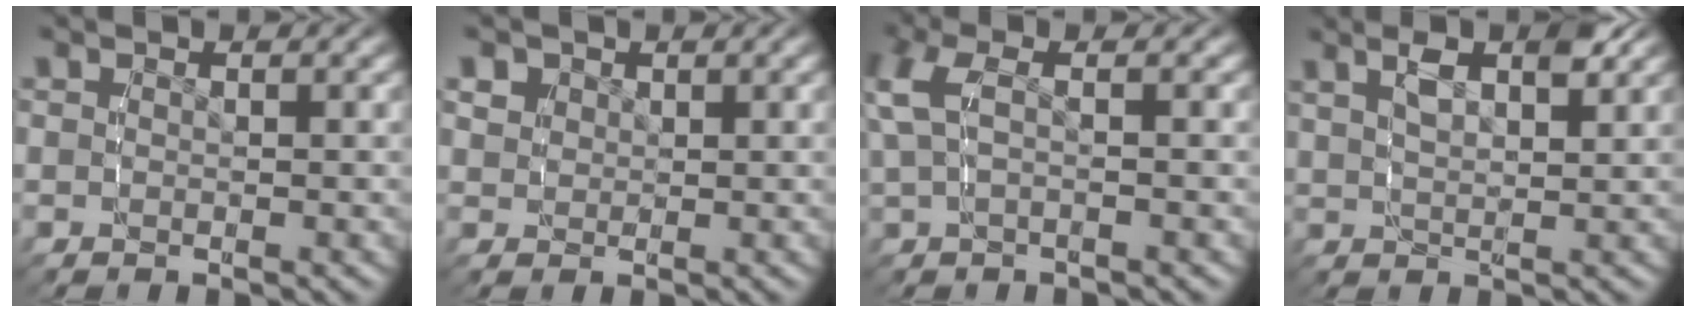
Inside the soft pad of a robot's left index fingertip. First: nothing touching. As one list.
[{"total": 2.0, "force": [1.2, 1.5, 0.7], "torque": [-0.017, -0.005, 0.031]}, {"total": 3.2, "force": [0.8, 1.3, 2.8], "torque": [-0.071, 0.010, 0.016]}, {"total": 4.3, "force": [2.4, 1.3, 3.3], "torque": [-0.047, 0.003, 0.045]}]